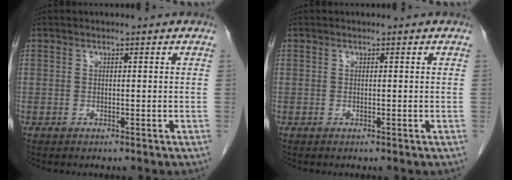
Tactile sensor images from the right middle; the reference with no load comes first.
{"total": 0.0}